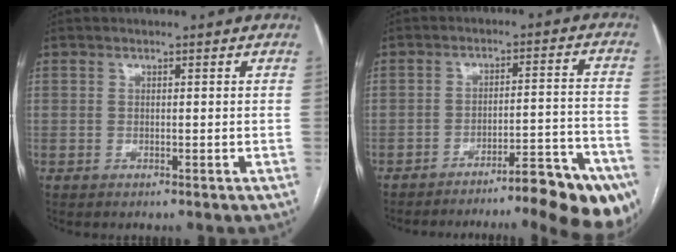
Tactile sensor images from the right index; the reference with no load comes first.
{"total": 16.0, "force": [-12.6, 1.5, 9.8], "torque": [-0.060, 0.037, -0.167]}